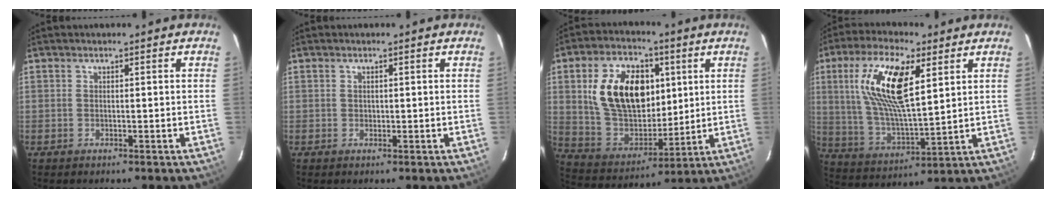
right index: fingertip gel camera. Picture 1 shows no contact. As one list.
[{"total": 0.6, "force": [0.1, 0.6, 0.1], "torque": [0.002, 0.003, 0.002]}, {"total": 19.8, "force": [5.1, 12.5, 14.4], "torque": [-0.281, 0.013, 0.107]}, {"total": 17.2, "force": [6.3, 5.8, 14.9], "torque": [-0.290, 0.010, 0.125]}]